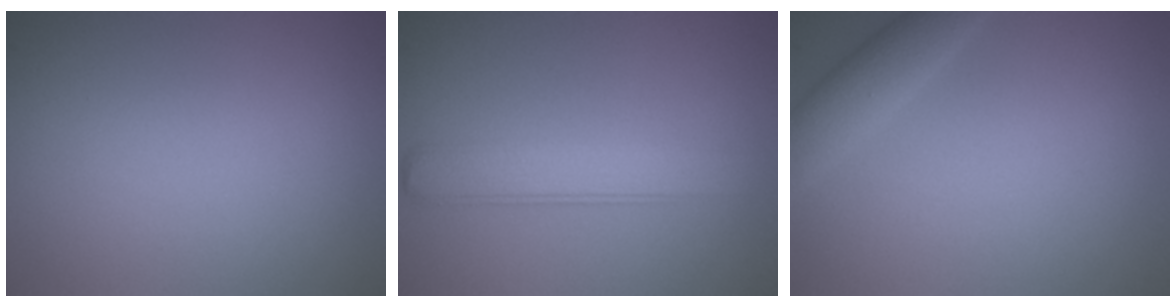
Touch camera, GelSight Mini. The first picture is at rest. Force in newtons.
{"total": 3.3, "press": 3.2, "slide": 0.3}
{"total": 2.9, "press": 2.9, "slide": 0.2}